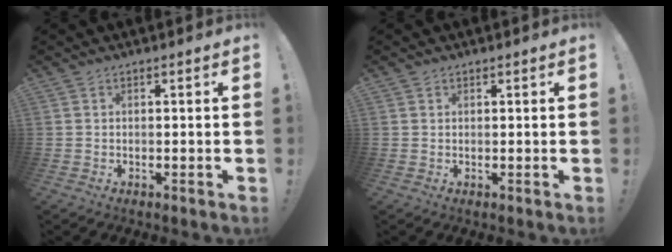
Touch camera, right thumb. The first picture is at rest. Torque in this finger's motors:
{"motor_torque": [-0.27, -0.24, 0.04, 0.04, -0.10]}